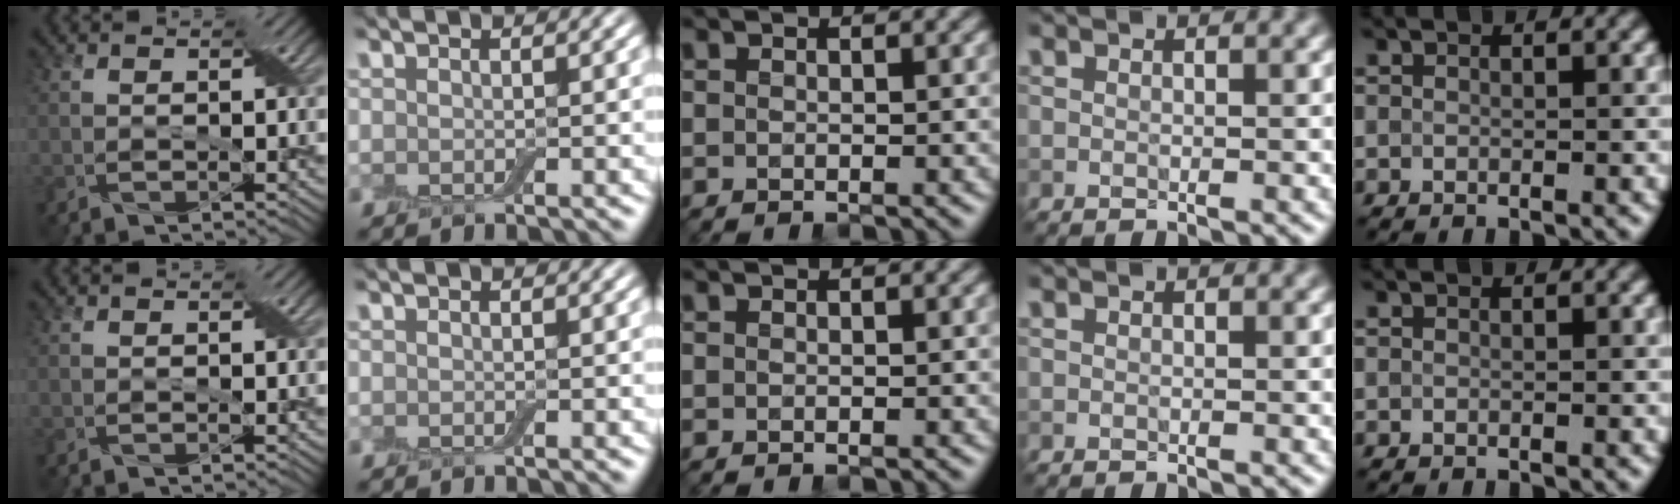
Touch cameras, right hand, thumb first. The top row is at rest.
{}